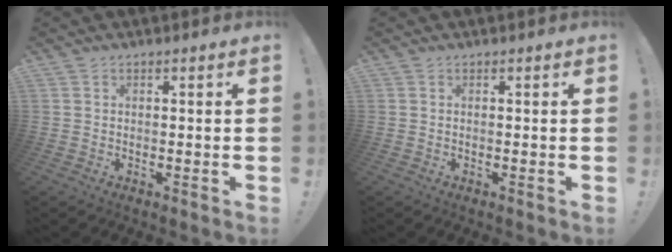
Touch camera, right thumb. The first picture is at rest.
{"total": 0.0}